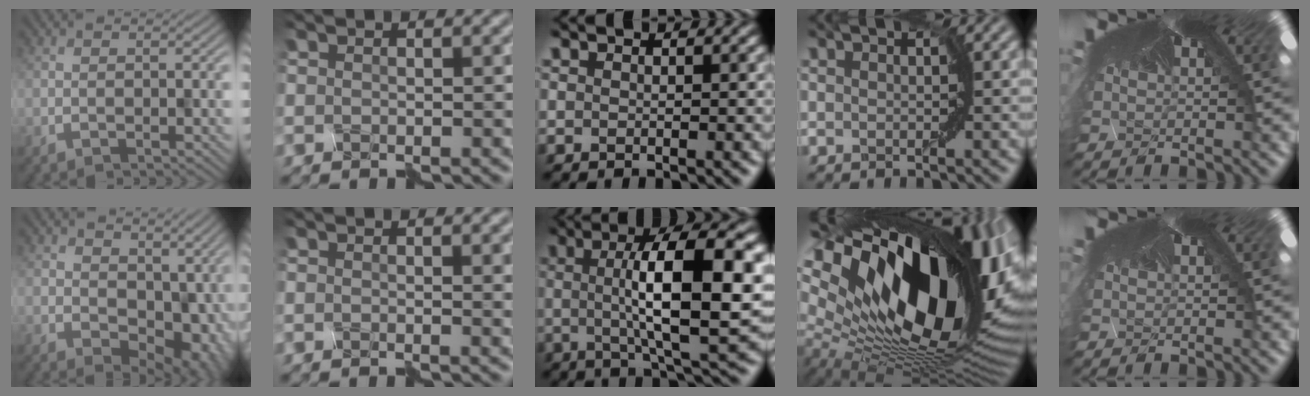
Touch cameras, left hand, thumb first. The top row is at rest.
{"thumb": {"total": 8.9, "force": [0.9, 6.5, 6.0], "torque": [-0.073, -0.033, 0.030]}, "index": {"total": 1.5, "force": [0.6, 0.4, 1.3], "torque": [-0.017, 0.002, 0.011]}, "middle": {"total": 9.5, "force": [0.7, 1.6, 9.3], "torque": [-0.148, 0.012, 0.030]}, "ring": {"total": 19.7, "force": [7.1, 9.7, 15.6], "torque": [-0.278, 0.003, 0.132]}}